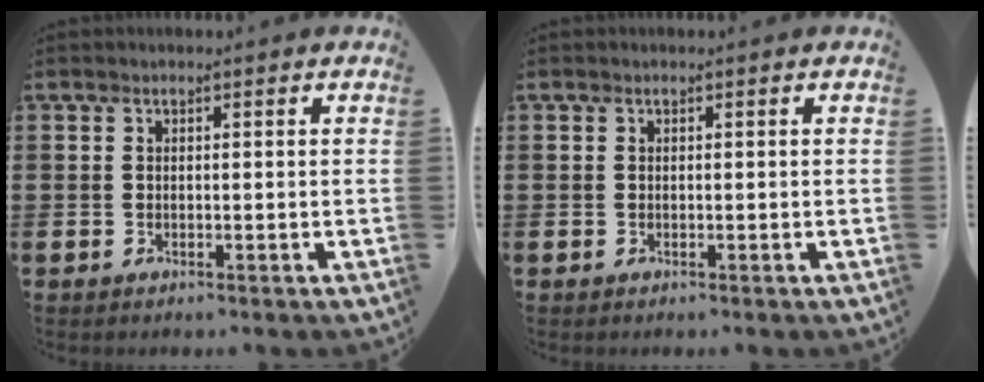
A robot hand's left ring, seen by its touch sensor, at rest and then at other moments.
{"total": 0.0}